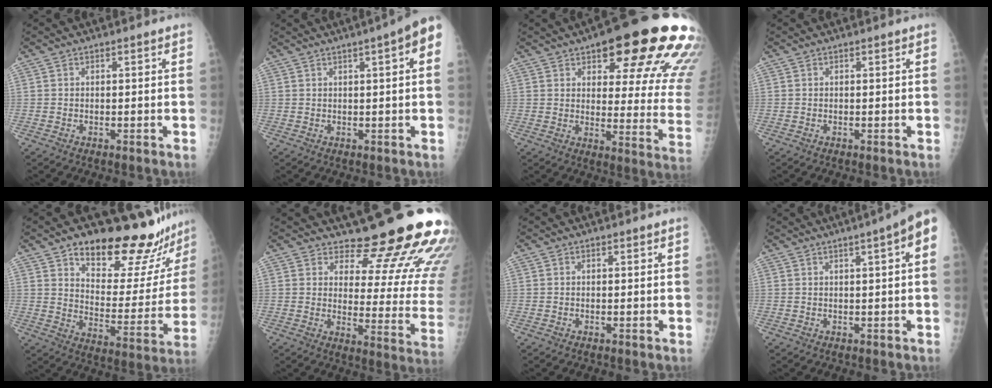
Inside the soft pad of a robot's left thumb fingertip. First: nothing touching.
{"total": 6.8, "force": [2.5, 0.9, 6.3], "torque": [-0.079, 0.014, 0.027]}
{"total": 26.1, "force": [14.7, 8.0, 20.0], "torque": [-0.194, -0.048, 0.187]}
{"total": 0.0}
{"total": 21.8, "force": [17.2, 7.4, 11.0], "torque": [-0.097, -0.116, 0.240]}
{"total": 18.5, "force": [15.7, 5.1, 8.3], "torque": [-0.059, -0.140, 0.188]}
{"total": 0.0}
{"total": 6.3, "force": [2.1, 0.5, 5.9], "torque": [-0.077, 0.016, 0.024]}